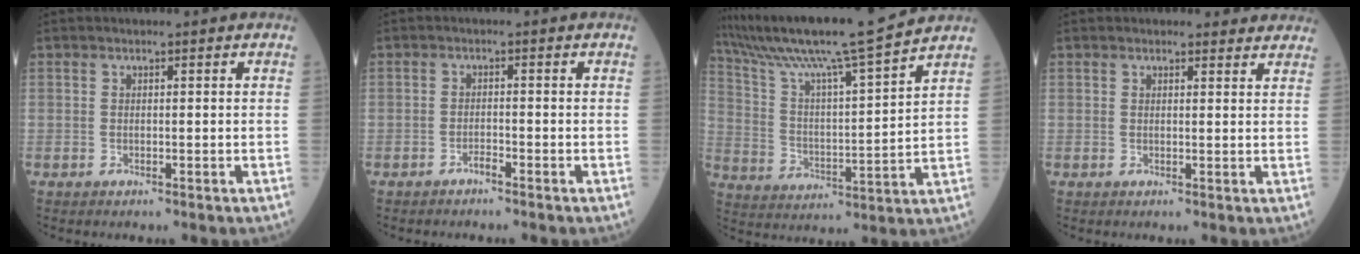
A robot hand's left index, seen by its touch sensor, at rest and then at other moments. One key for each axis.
{"total": 1.1, "fx": -1.0, "fy": 0.0, "fz": 0.4, "tx": -0.009, "ty": 0.001, "tz": -0.020}
{"total": 19.0, "fx": 16.6, "fy": -1.1, "fz": 9.1, "tx": -0.169, "ty": -0.005, "tz": 0.272}
{"total": 4.3, "fx": 4.0, "fy": 1.4, "fz": 0.3, "tx": 0.005, "ty": 0.001, "tz": 0.031}